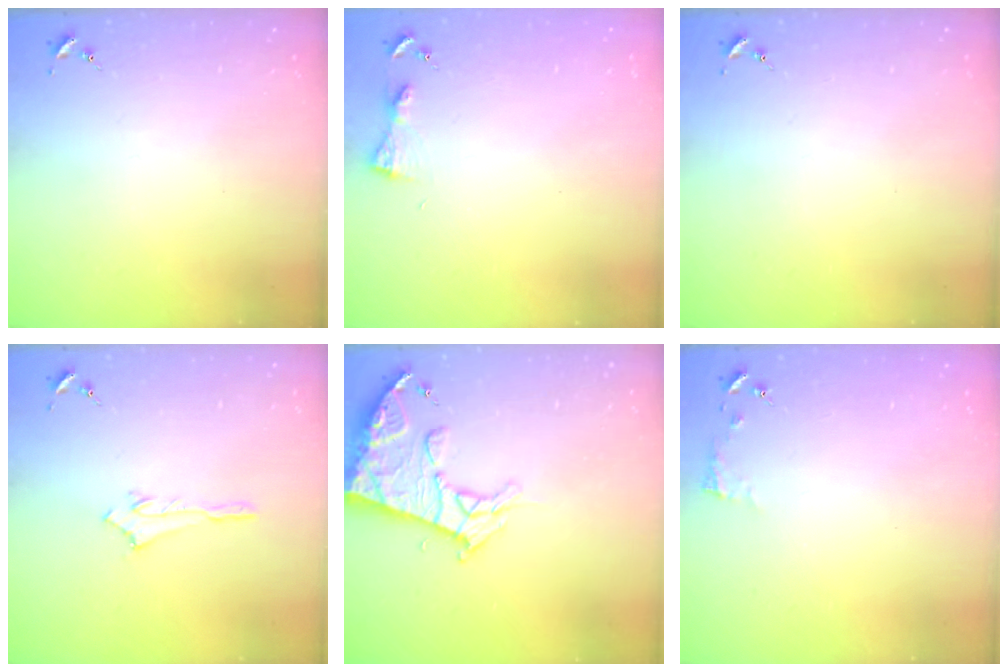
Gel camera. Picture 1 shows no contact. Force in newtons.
{"total": 3.9, "press": 3.9, "slide": 0.4}
{"total": 0.0}
{"total": 2.5, "press": 2.5, "slide": 0.2}
{"total": 14.1, "press": 14.0, "slide": 1.5}
{"total": 3.8, "press": 3.7, "slide": 0.4}